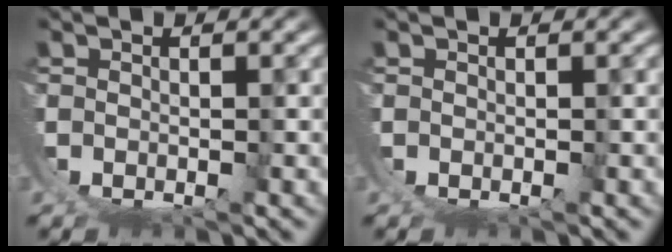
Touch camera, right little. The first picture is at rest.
{"total": 0.0}